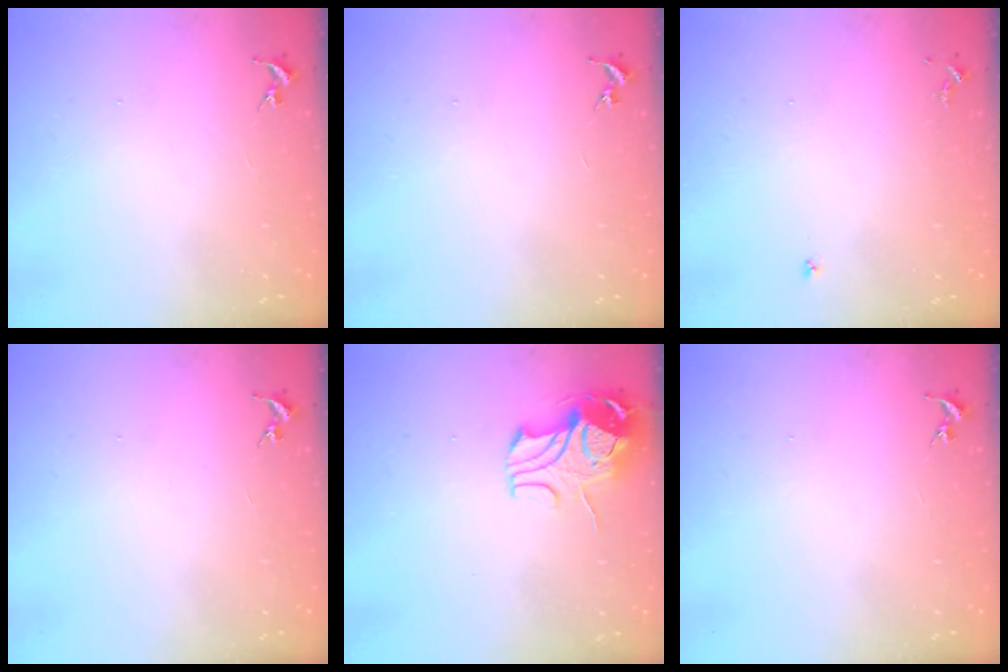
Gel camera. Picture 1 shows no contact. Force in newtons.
{"total": 0.0}
{"total": 4.0, "press": 3.9, "slide": 0.4}
{"total": 0.0}
{"total": 12.4, "press": 12.3, "slide": 1.3}
{"total": 0.0}